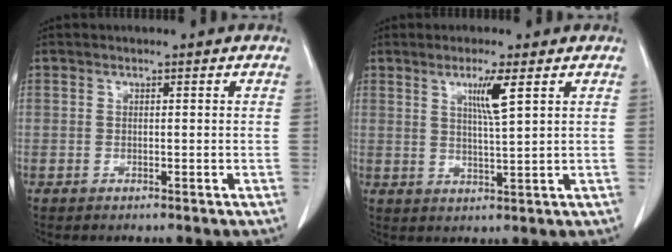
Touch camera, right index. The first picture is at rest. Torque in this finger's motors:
{"motor_torque": [0.18, 0.10, 0.05, 0.07]}